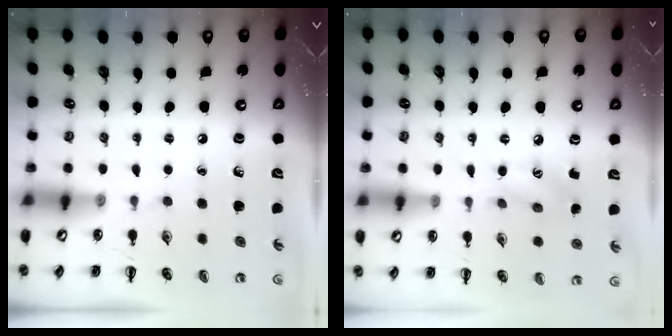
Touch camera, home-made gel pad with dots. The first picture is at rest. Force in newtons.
{"total": 6.2, "press": 6.1, "slide": 1.1}